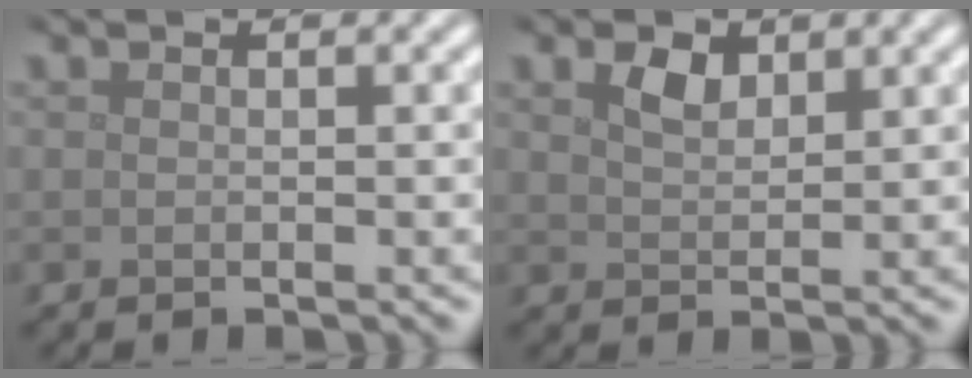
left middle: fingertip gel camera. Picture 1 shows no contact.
{"total": 1.8, "force": [1.2, 1.0, 0.9], "torque": [-0.020, 0.002, 0.027]}